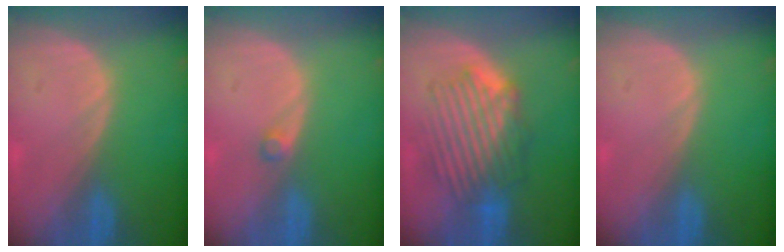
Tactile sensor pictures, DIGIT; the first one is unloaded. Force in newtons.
{"total": 1.0, "press": 1.0, "slide": 0.2}
{"total": 8.8, "press": 8.3, "slide": 2.9}
{"total": 0.0}